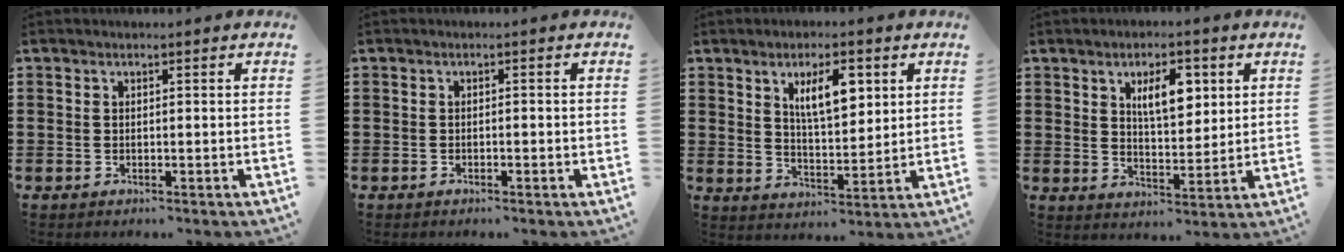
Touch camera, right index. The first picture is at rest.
{"total": 0.6, "force": [-0.5, 0.1, 0.4], "torque": [-0.008, -0.002, -0.010]}
{"total": 7.2, "force": [3.0, 2.9, 5.9], "torque": [-0.109, 0.004, 0.046]}
{"total": 6.6, "force": [2.7, 3.0, 5.2], "torque": [-0.088, 0.001, 0.040]}